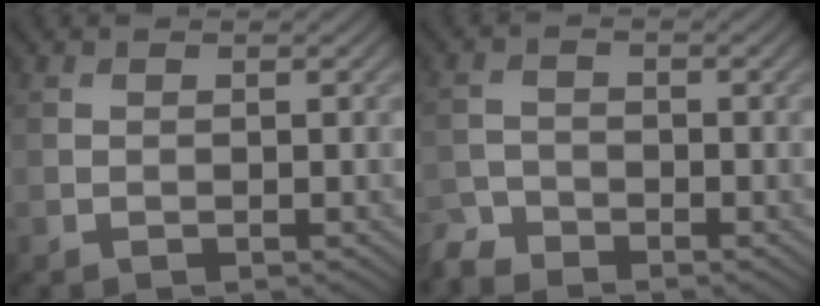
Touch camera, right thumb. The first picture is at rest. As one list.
[{"total": 2.7, "force": [-2.6, 0.8, 0.2], "torque": [-0.008, -0.003, -0.062]}]